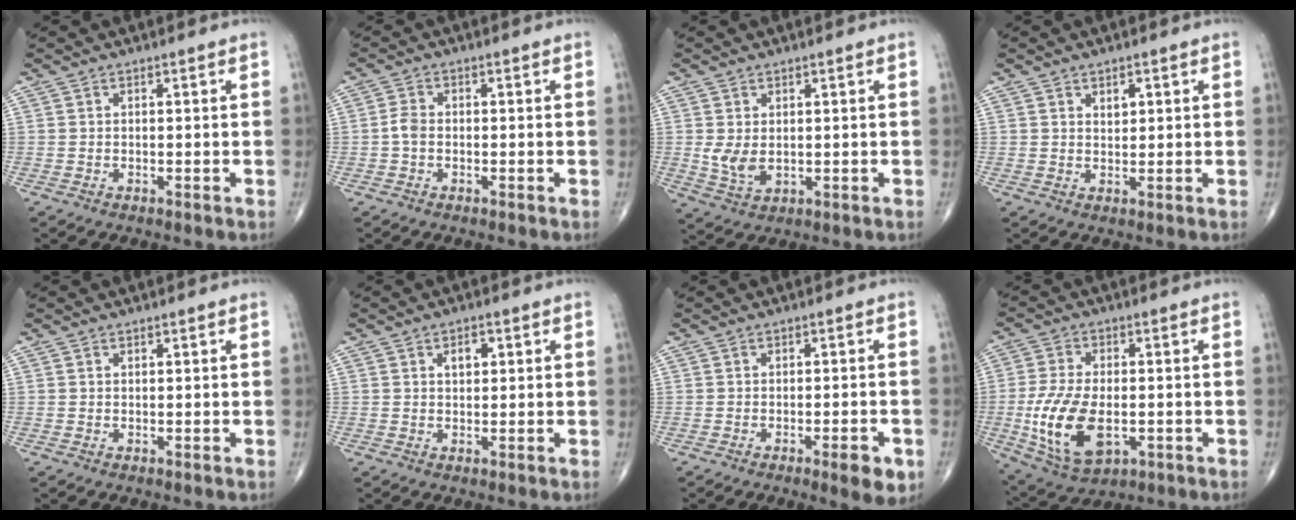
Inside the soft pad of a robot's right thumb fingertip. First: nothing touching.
{"total": 2.3, "force": [-0.5, 1.5, 1.6], "torque": [-0.032, 0.006, -0.015]}
{"total": 4.5, "force": [0.5, 2.8, 3.5], "torque": [-0.062, -0.010, 0.020]}
{"total": 2.2, "force": [1.0, 1.4, 1.4], "torque": [-0.011, -0.006, 0.018]}
{"total": 0.0}
{"total": 2.7, "force": [1.0, 1.7, 1.9], "torque": [-0.016, -0.001, 0.013]}
{"total": 5.3, "force": [-2.4, 1.4, 4.5], "torque": [-0.048, 0.000, -0.028]}
{"total": 14.4, "force": [-2.7, 7.8, 11.7], "torque": [-0.229, -0.007, -0.037]}